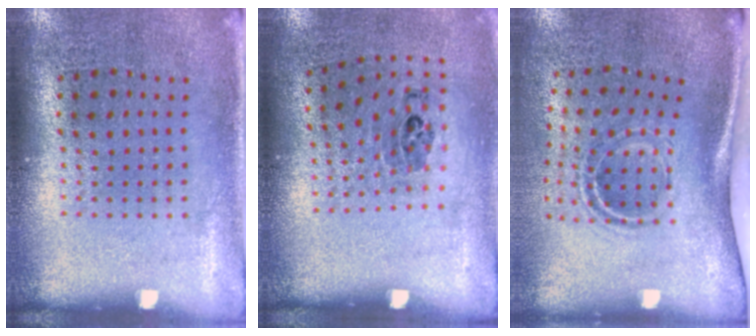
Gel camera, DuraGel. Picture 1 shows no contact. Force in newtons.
{"total": 1.2, "press": 0.8, "slide": 0.9}
{"total": 2.1, "press": 1.2, "slide": 1.7}